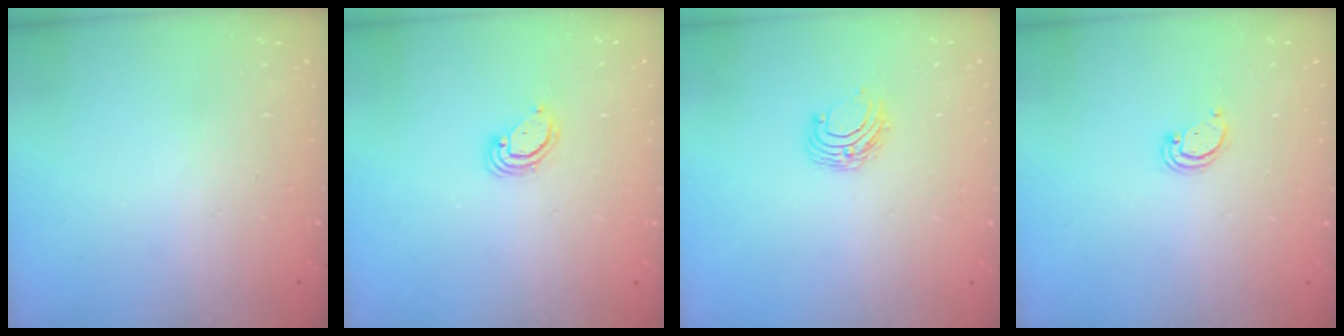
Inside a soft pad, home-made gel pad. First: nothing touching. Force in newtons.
{"total": 2.9, "press": 2.9, "slide": 0.2}
{"total": 6.0, "press": 5.9, "slide": 0.6}
{"total": 2.2, "press": 2.2, "slide": 0.2}